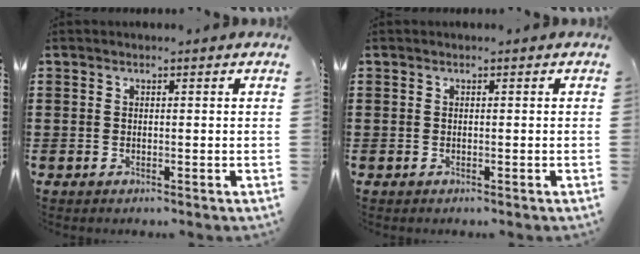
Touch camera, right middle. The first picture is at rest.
{"total": 0.0}